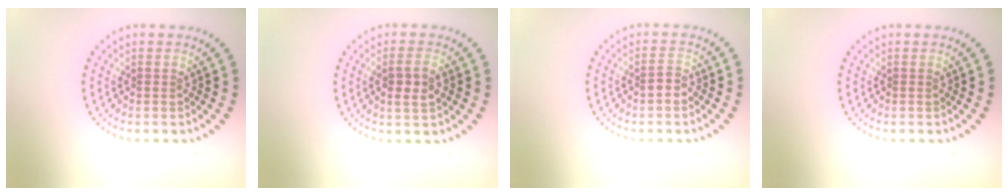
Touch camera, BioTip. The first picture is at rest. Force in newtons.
{"total": 2.1, "press": 2.0, "slide": 0.5}
{"total": 1.2, "press": 1.2, "slide": 0.4}
{"total": 0.0}